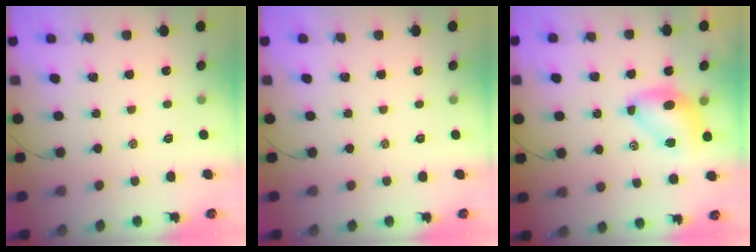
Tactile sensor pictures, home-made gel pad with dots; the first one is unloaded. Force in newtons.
{"total": 0.0}
{"total": 8.4, "press": 8.2, "slide": 1.8}